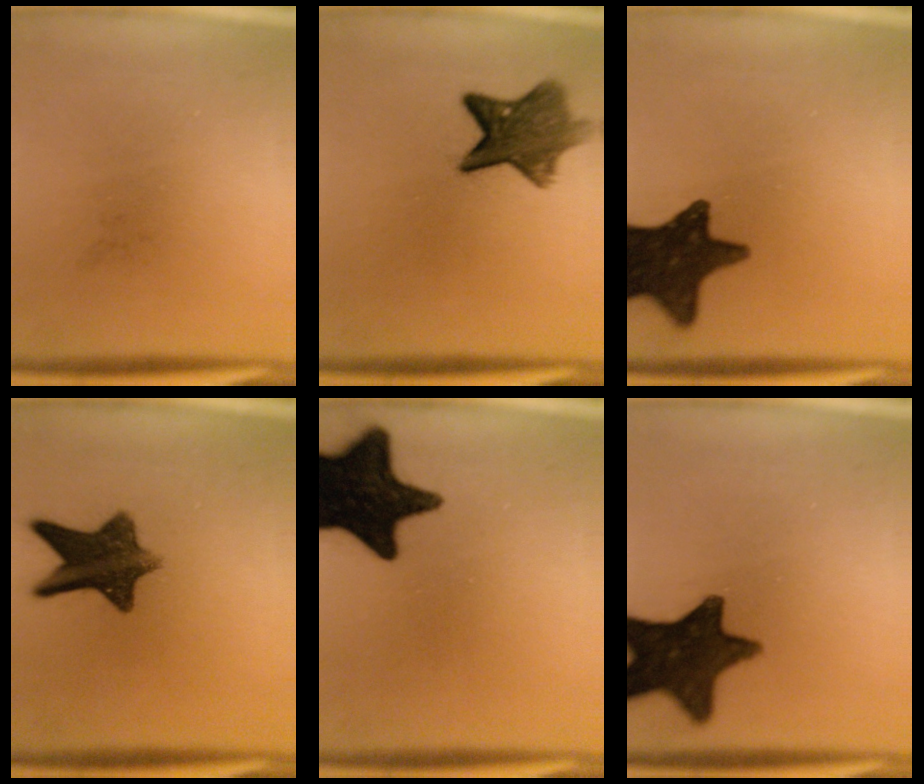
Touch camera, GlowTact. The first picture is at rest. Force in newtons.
{"total": 8.6}
{"total": 14.7}
{"total": 10.6}
{"total": 18.8}
{"total": 14.3}